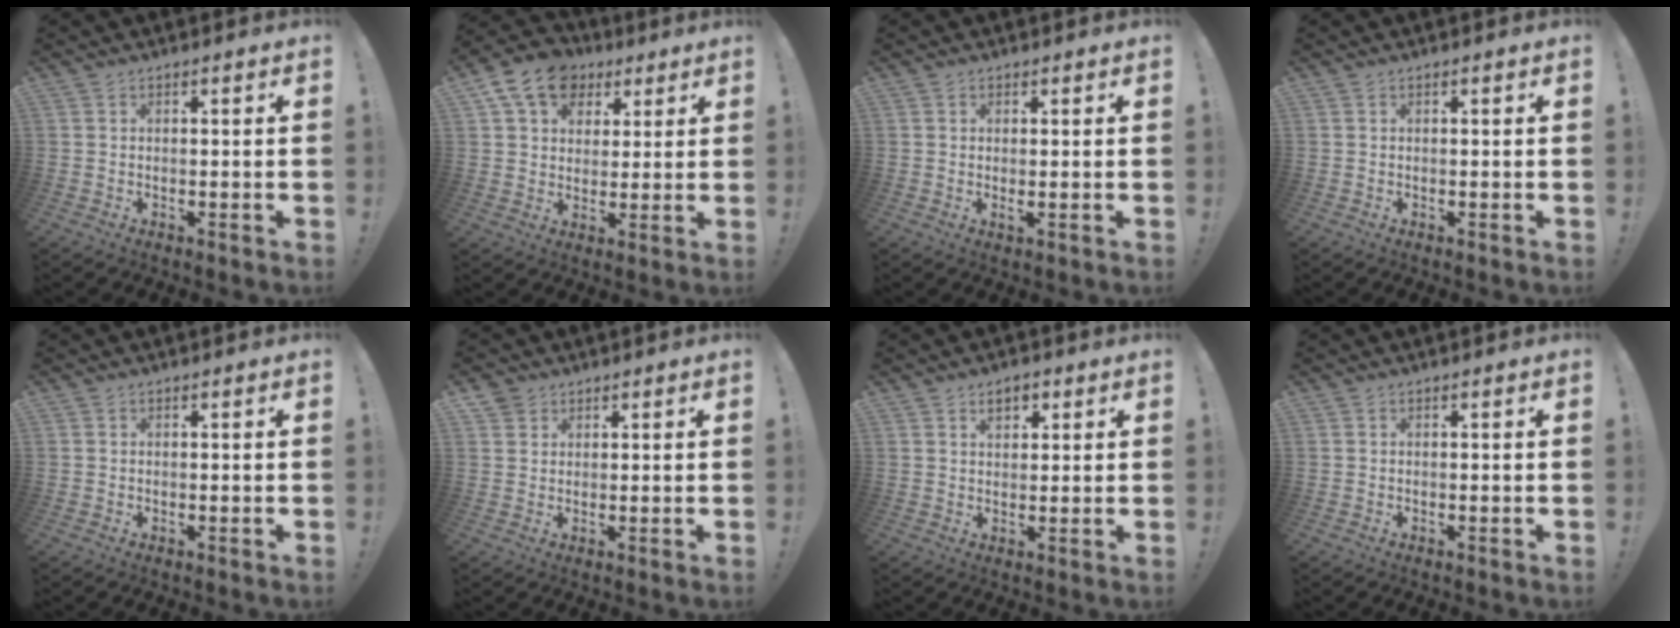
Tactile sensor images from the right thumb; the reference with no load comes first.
{"total": 13.9, "force": [6.5, 10.5, 6.3], "torque": [-0.096, -0.028, 0.127]}
{"total": 1.4, "force": [0.4, 0.1, 1.3], "torque": [-0.021, -0.004, 0.007]}
{"total": 0.0}
{"total": 0.0}
{"total": 2.9, "force": [1.8, 2.2, 0.3], "torque": [0.000, -0.009, 0.032]}
{"total": 3.9, "force": [2.0, 2.5, 2.2], "torque": [-0.022, -0.003, 0.032]}
{"total": 0.0}